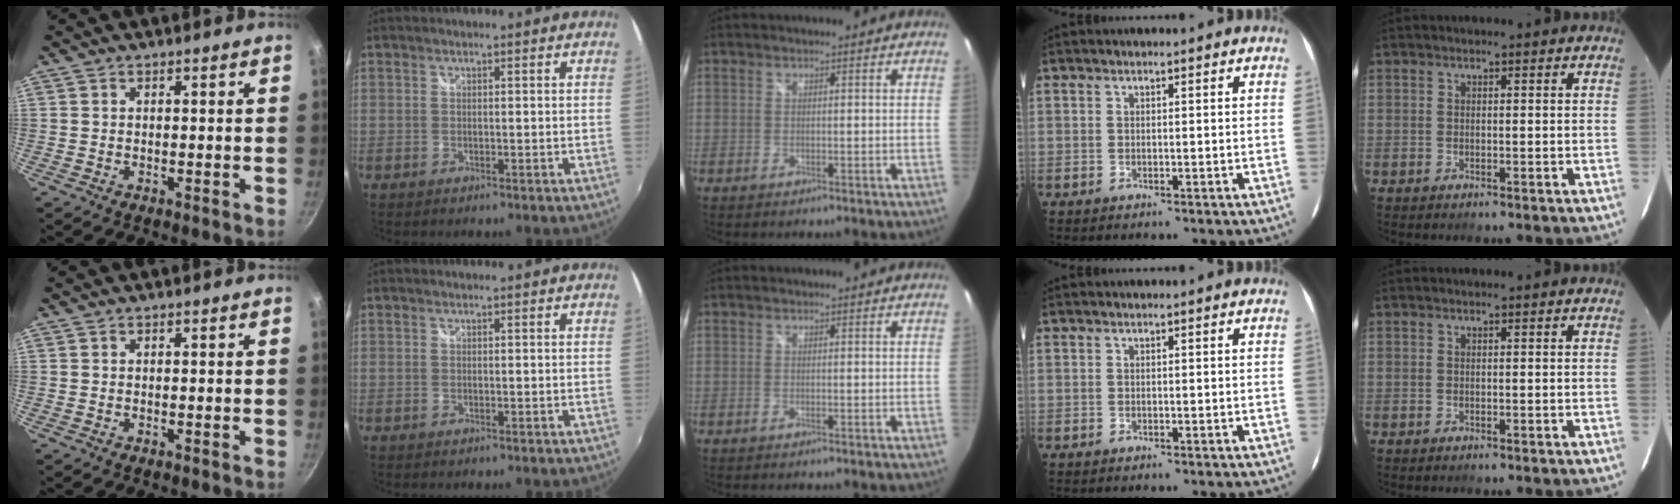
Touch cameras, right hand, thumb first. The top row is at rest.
{}